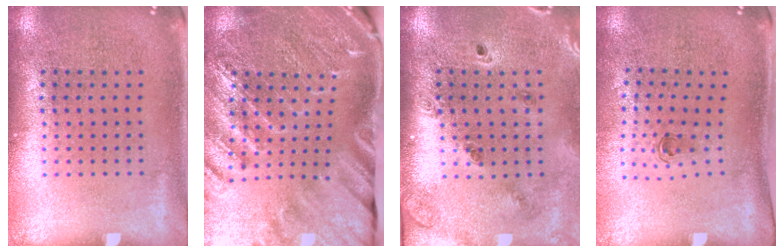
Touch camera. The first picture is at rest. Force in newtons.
{"total": 2.9, "press": 2.9, "slide": 0.5}
{"total": 1.4, "press": 1.3, "slide": 0.2}
{"total": 0.6, "press": 0.3, "slide": 0.5}